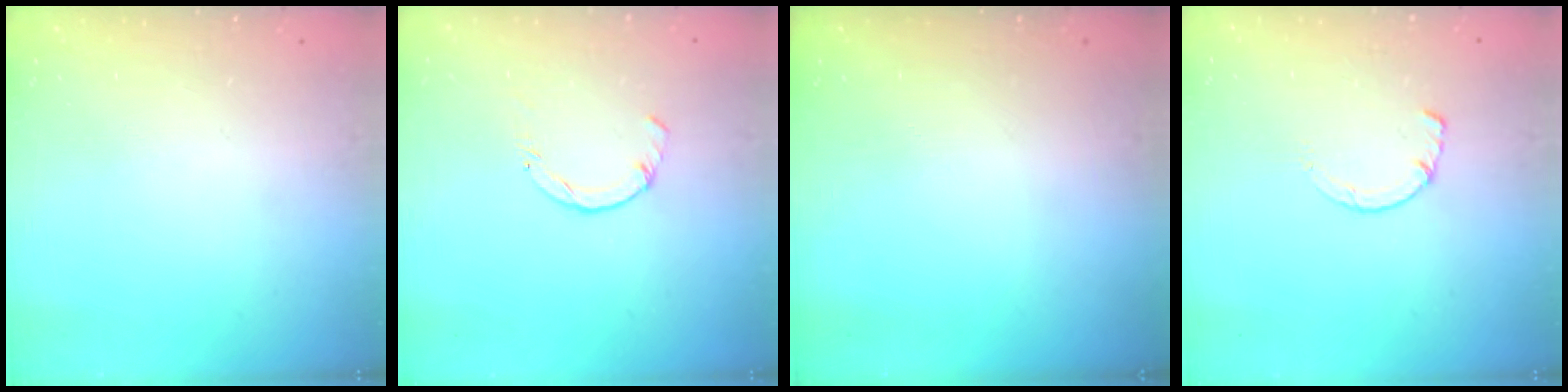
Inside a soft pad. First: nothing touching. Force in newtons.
{"total": 0.0}
{"total": 0.0}
{"total": 1.4, "press": 1.4, "slide": 0.3}